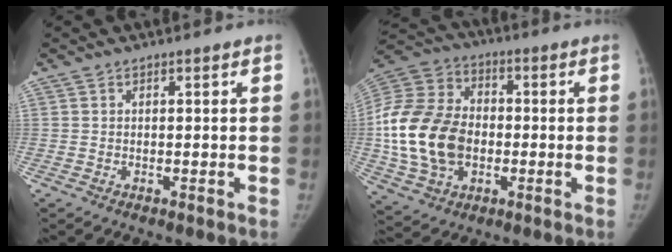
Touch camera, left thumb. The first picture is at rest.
{"total": 20.5, "force": [-2.1, 14.8, 14.0], "torque": [-0.276, 0.018, -0.035]}